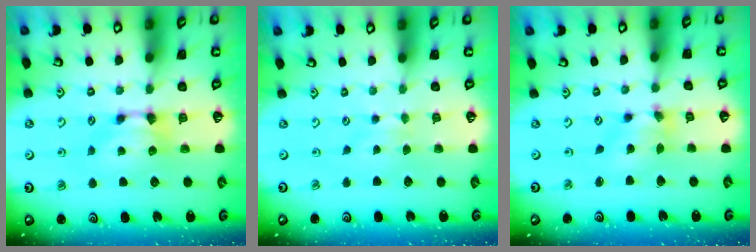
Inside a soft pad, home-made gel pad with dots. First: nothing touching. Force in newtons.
{"total": 2.7, "press": 2.7, "slide": 0.5}
{"total": 2.5, "press": 2.1, "slide": 1.3}